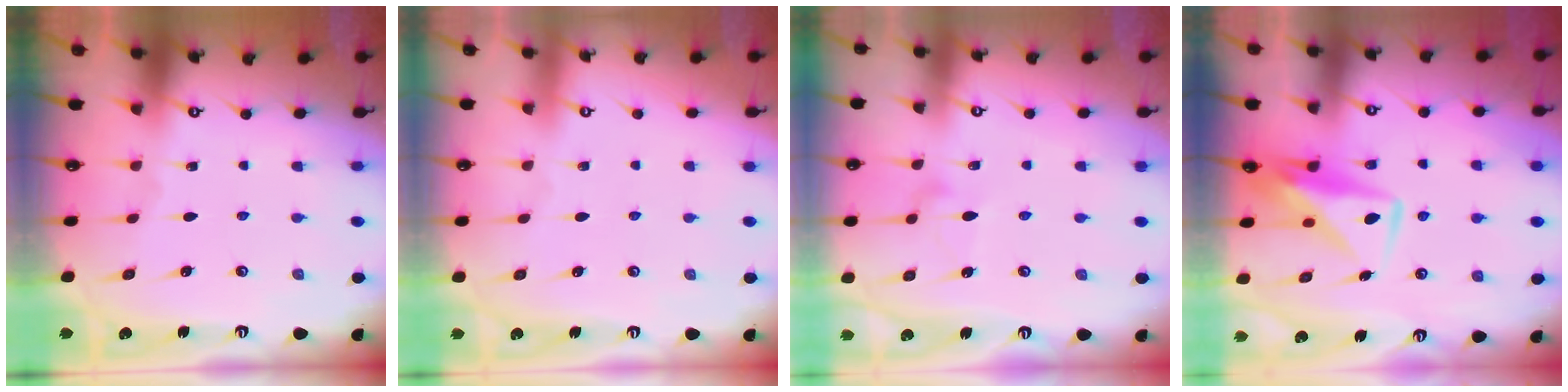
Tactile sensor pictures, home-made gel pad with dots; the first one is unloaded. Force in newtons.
{"total": 3.9, "press": 3.9, "slide": 0.1}
{"total": 7.4, "press": 7.4, "slide": 0.4}
{"total": 10.2, "press": 10.2, "slide": 0.8}